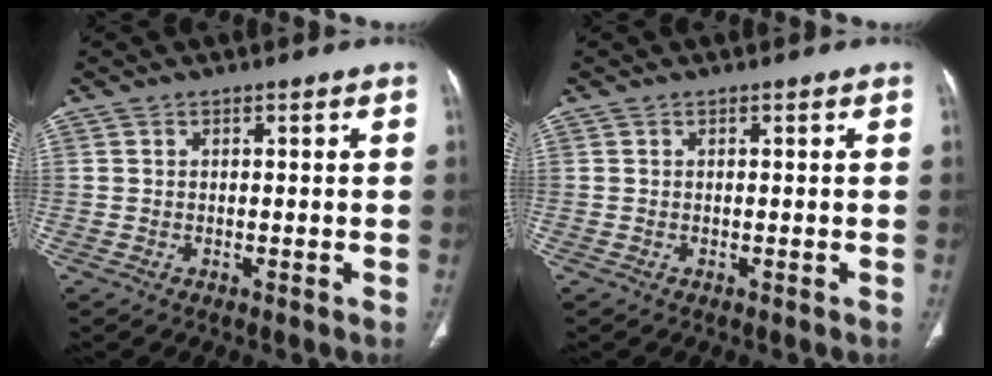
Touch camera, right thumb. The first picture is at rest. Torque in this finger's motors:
{"motor_torque": [0.00, 0.00, -0.03, 0.03, 0.00]}